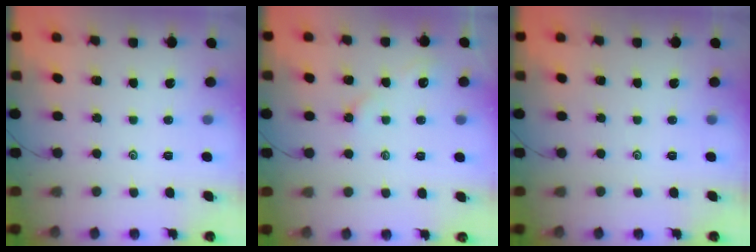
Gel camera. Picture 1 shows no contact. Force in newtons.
{"total": 2.4, "press": 2.4, "slide": 0.6}
{"total": 0.0}